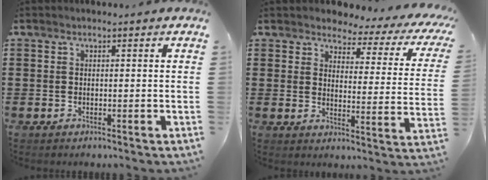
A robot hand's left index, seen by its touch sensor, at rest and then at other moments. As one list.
[{"total": 3.1, "force": [2.6, 1.2, 1.2], "torque": [-0.037, -0.020, 0.035]}]